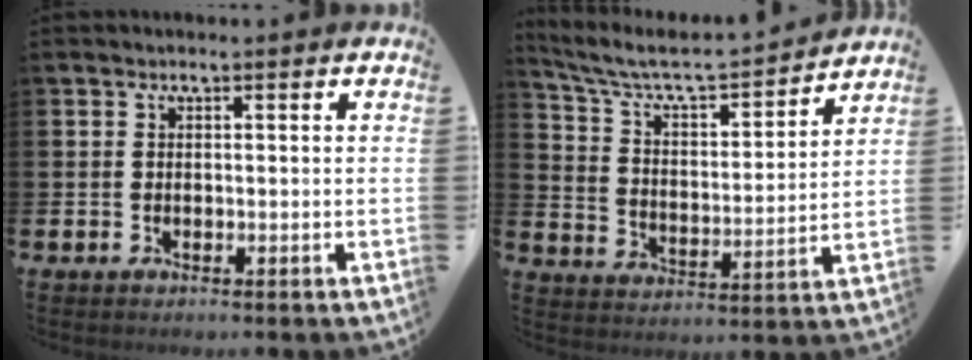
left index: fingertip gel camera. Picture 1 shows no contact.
{"total": 7.3, "force": [6.5, 1.8, 2.8], "torque": [-0.091, -0.045, 0.108]}